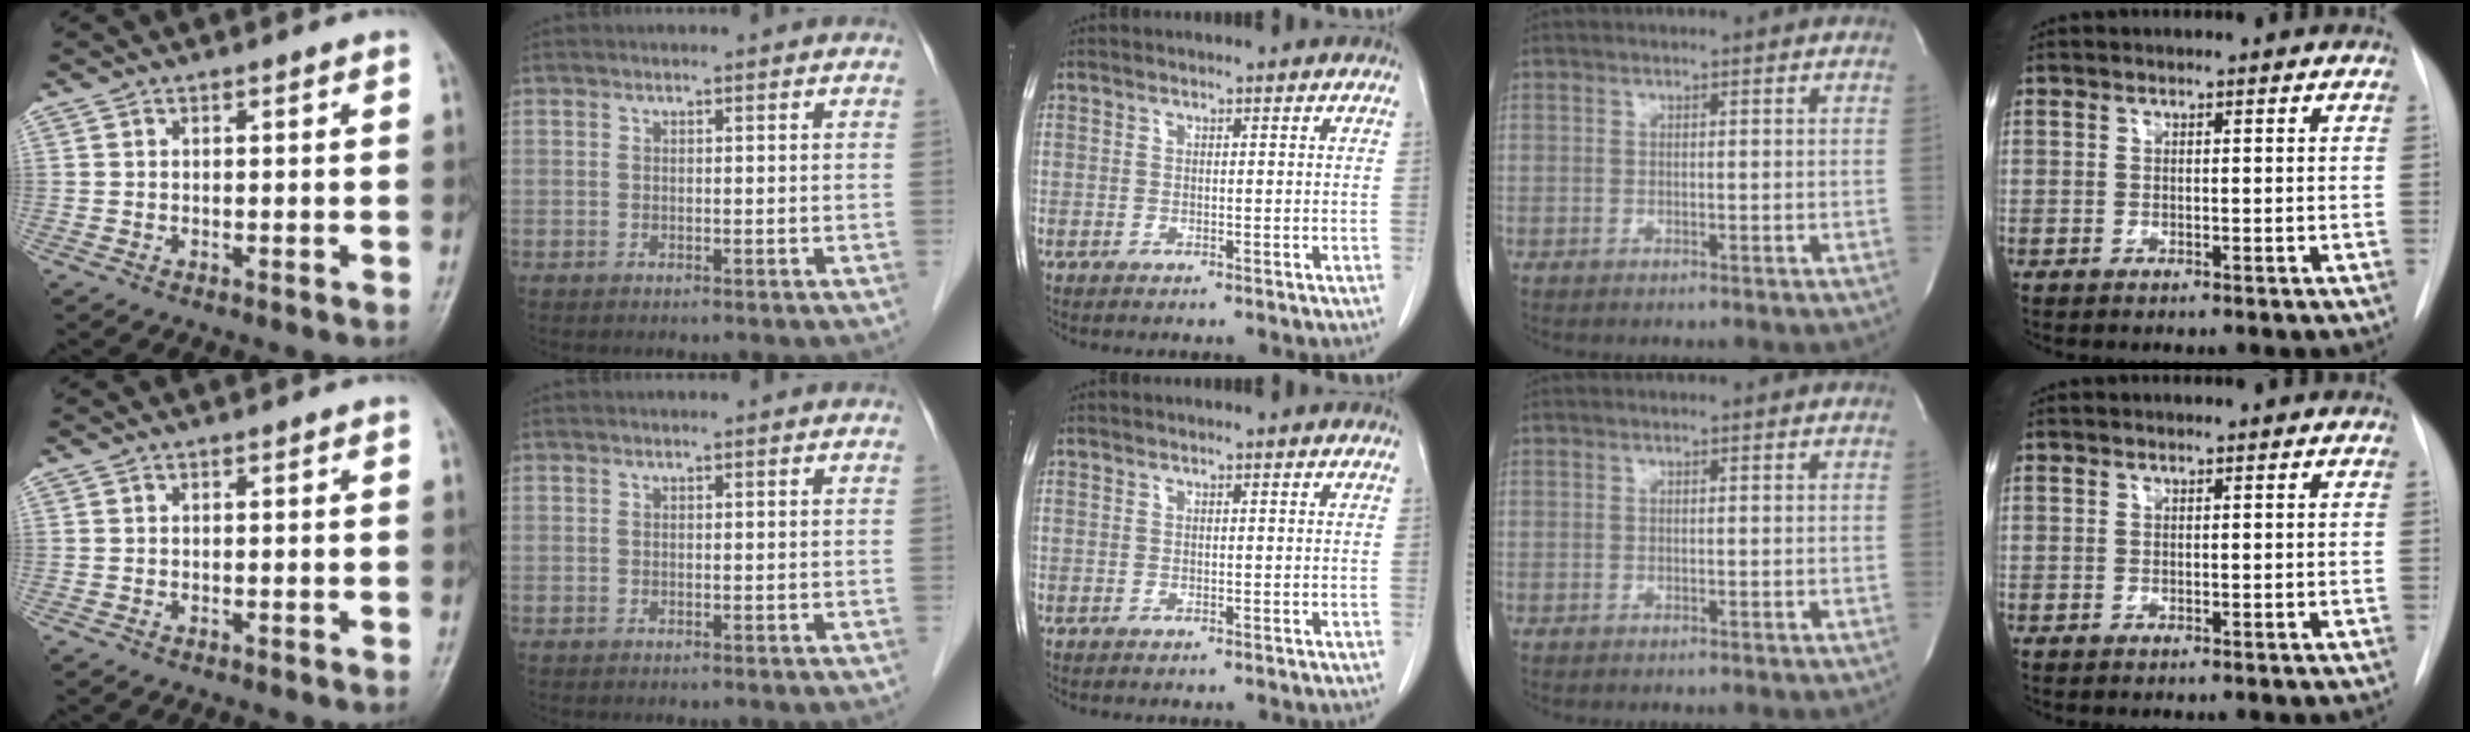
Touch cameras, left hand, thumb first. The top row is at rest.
{}